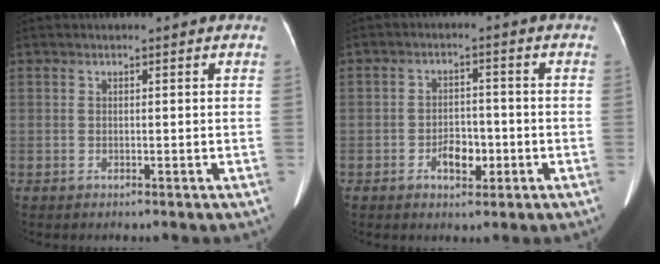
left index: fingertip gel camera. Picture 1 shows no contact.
{"total": 4.3, "force": [-1.8, 2.5, 3.0], "torque": [-0.050, 0.008, -0.028]}